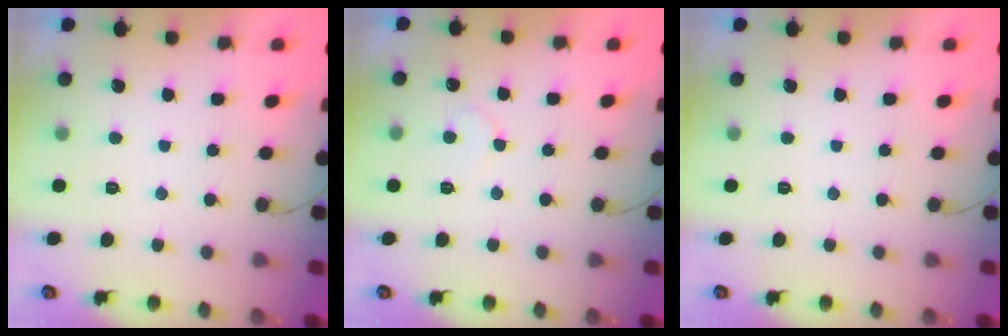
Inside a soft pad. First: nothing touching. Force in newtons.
{"total": 6.1, "press": 6.1, "slide": 0.5}
{"total": 0.0}